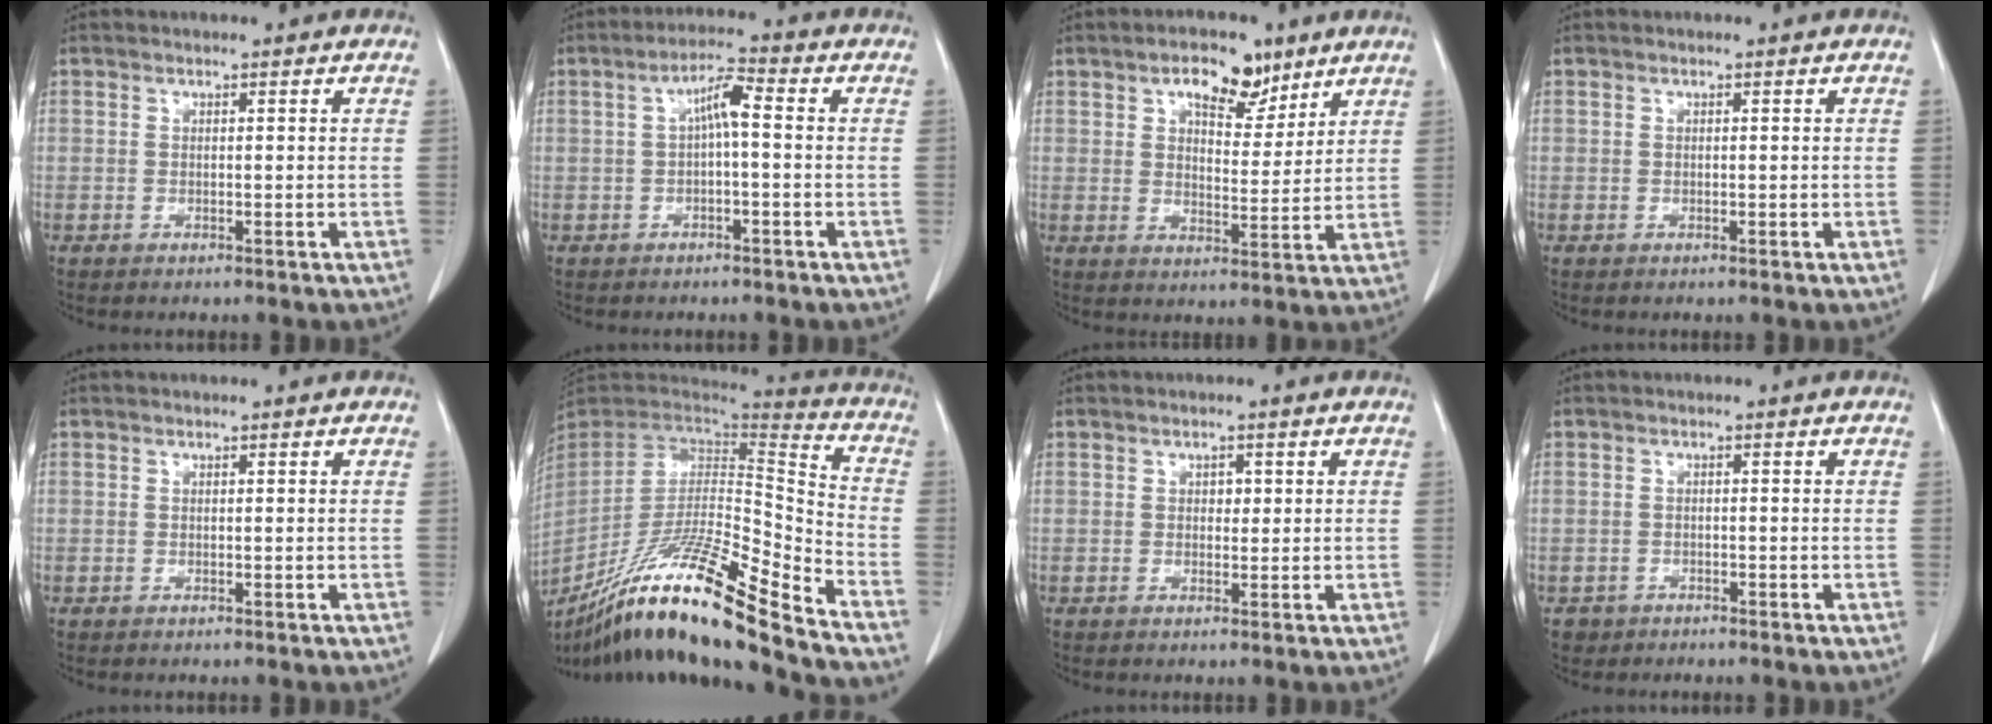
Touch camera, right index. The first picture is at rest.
{"total": 4.5, "force": [0.2, 0.7, 4.4], "torque": [-0.078, 0.018, 0.002]}
{"total": 7.9, "force": [5.0, 3.7, 4.9], "torque": [-0.070, 0.007, 0.077]}
{"total": 0.0}
{"total": 0.0}
{"total": 24.3, "force": [-18.2, 0.2, 16.1], "torque": [-0.282, -0.037, -0.332]}
{"total": 1.4, "force": [0.4, 1.0, 0.9], "torque": [-0.009, 0.000, 0.004]}
{"total": 1.6, "force": [-1.1, 1.2, -0.2], "torque": [-0.007, 0.006, -0.018]}